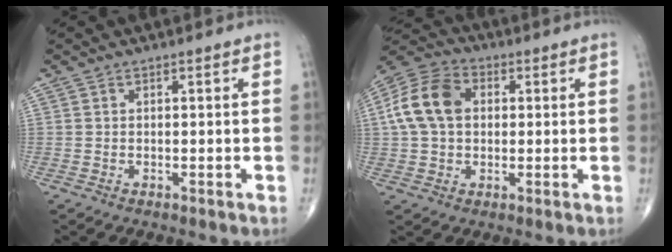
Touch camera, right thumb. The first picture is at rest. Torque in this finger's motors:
{"motor_torque": [0.64, 1.10, 0.44, -0.25, 0.35]}